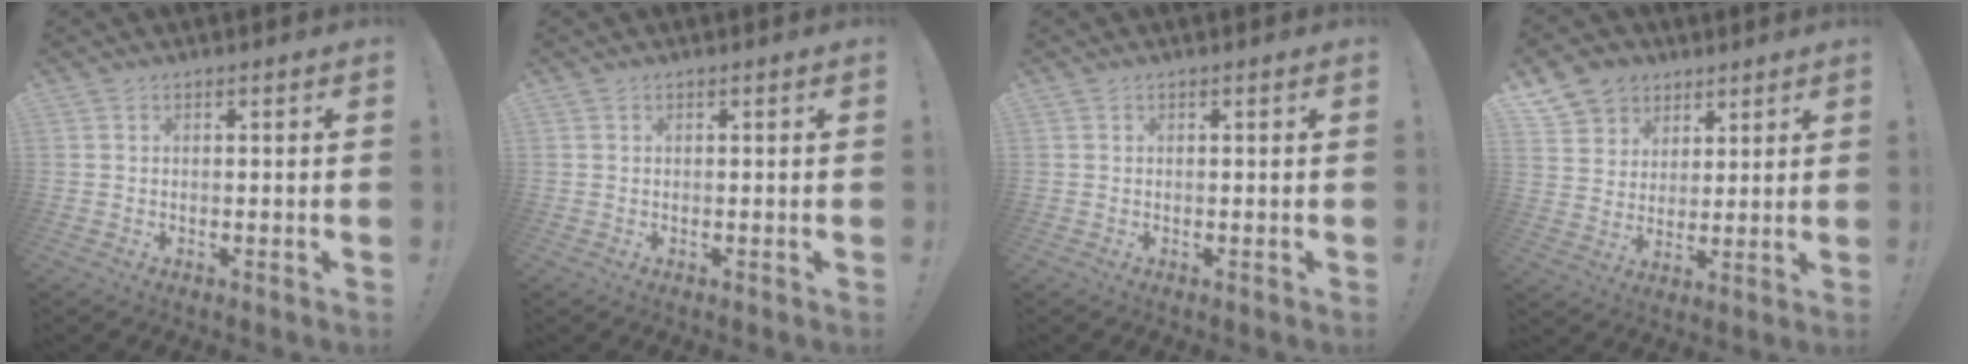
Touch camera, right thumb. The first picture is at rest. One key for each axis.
{"total": 0.0}
{"total": 0.0}
{"total": 9.0, "fx": 4.9, "fy": 7.4, "fz": 1.4, "tx": -0.025, "ty": -0.033, "tz": 0.101}